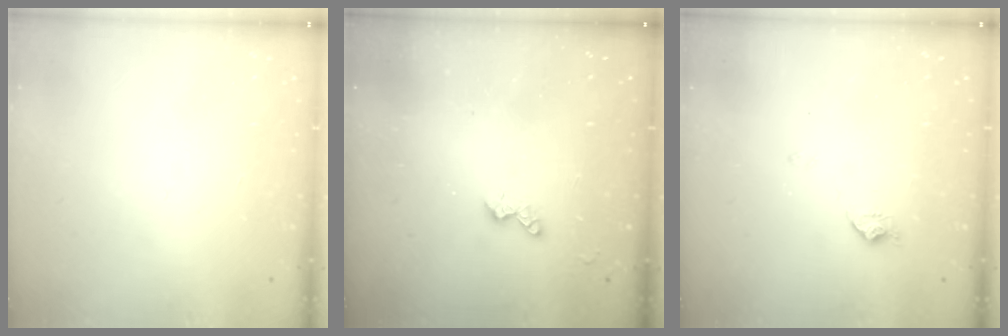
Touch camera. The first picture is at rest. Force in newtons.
{"total": 4.0, "press": 4.0, "slide": 0.6}
{"total": 5.7, "press": 5.7, "slide": 0.7}